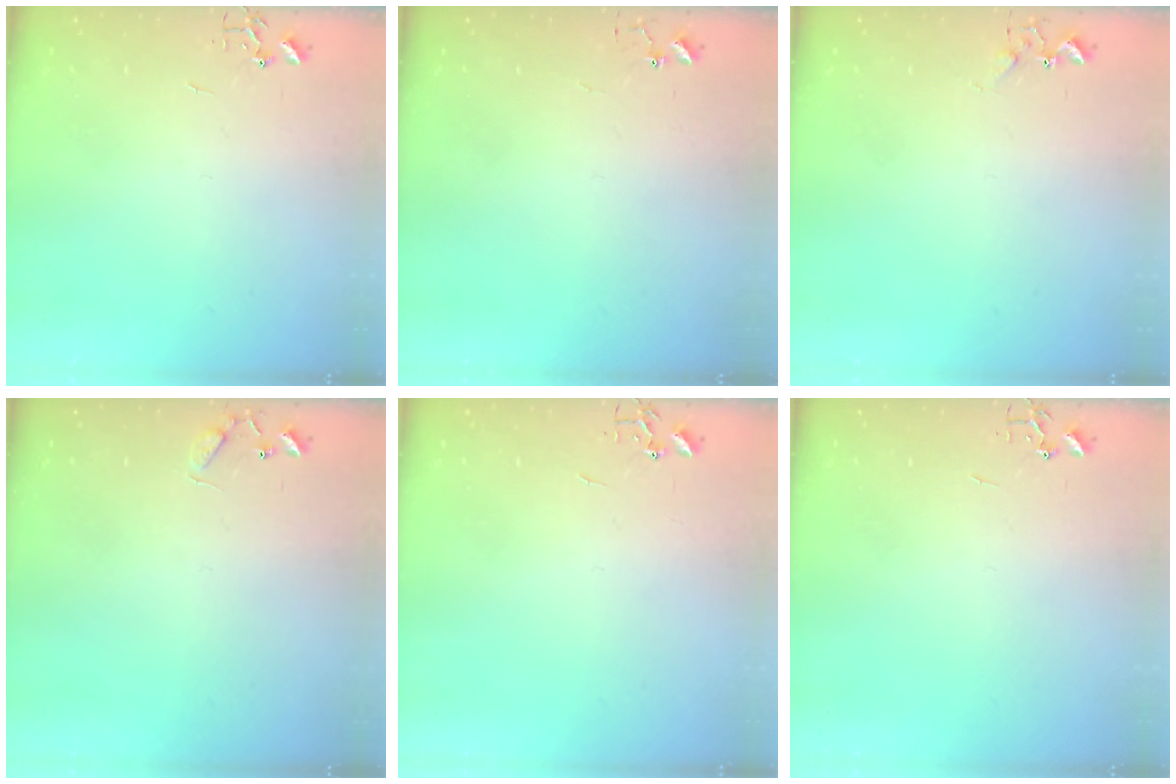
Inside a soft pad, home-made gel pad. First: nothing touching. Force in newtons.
{"total": 5.2, "press": 5.2, "slide": 0.4}
{"total": 5.2, "press": 5.2, "slide": 0.6}
{"total": 5.6, "press": 5.6, "slide": 0.5}
{"total": 0.0}
{"total": 0.0}